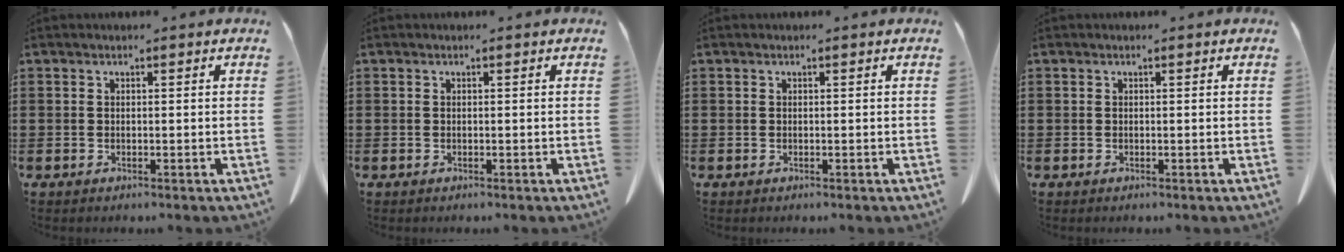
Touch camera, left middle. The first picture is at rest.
{"total": 0.0}
{"total": 0.0}
{"total": 0.0}